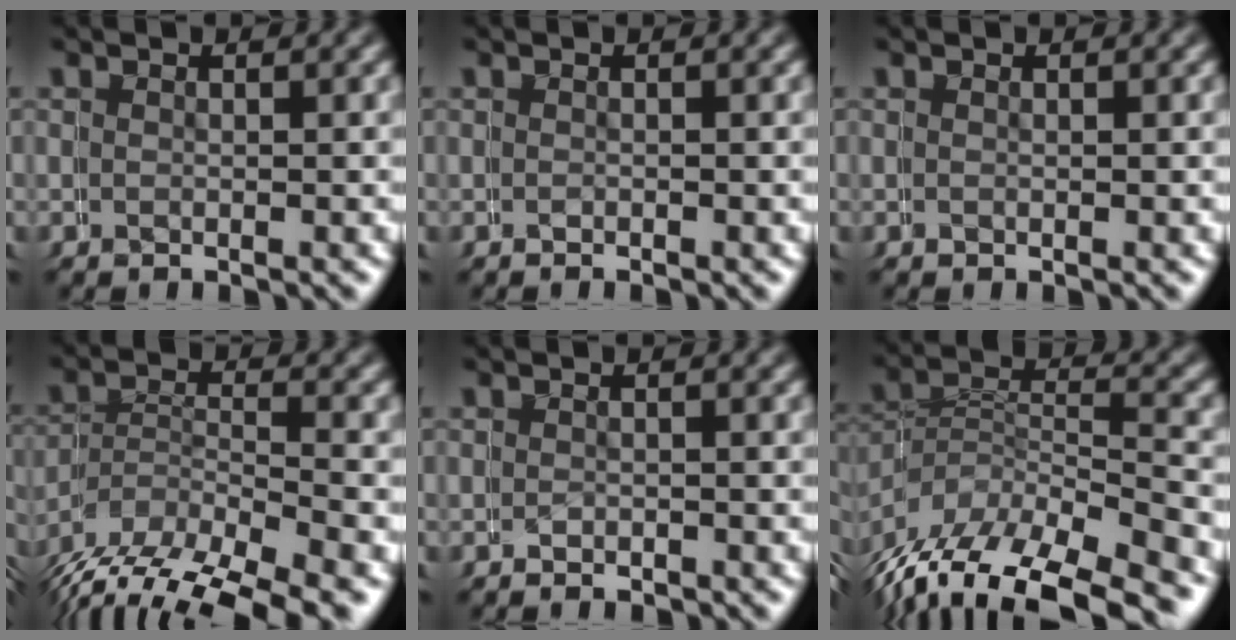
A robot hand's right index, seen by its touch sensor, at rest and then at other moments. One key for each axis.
{"total": 0.5, "fx": -0.4, "fy": 0.3, "fz": 0.1, "tx": 0.001, "ty": -0.002, "tz": -0.005}
{"total": 0.0}
{"total": 7.0, "fx": -3.7, "fy": 4.7, "fz": 3.6, "tx": -0.070, "ty": -0.017, "tz": -0.059}
{"total": 1.2, "fx": -0.8, "fy": 0.8, "fz": -0.3, "tx": 0.003, "ty": -0.005, "tz": -0.013}
{"total": 7.4, "fx": -4.5, "fy": 4.6, "fz": 3.6, "tx": -0.086, "ty": -0.020, "tz": -0.064}